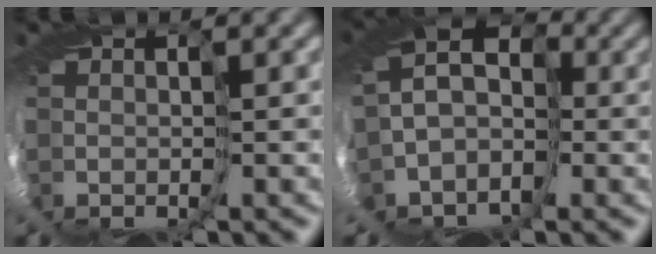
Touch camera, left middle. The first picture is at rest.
{"total": 9.4, "force": [-1.5, 8.0, 4.8], "torque": [-0.096, 0.005, -0.041]}